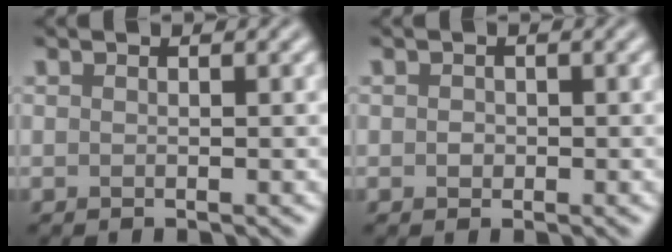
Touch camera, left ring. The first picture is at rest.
{"total": 0.7, "force": [0.0, 0.7, 0.3], "torque": [-0.004, -0.003, -0.002]}